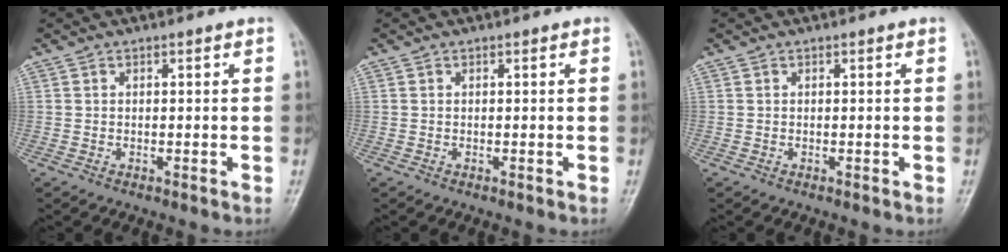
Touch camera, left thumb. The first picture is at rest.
{"total": 0.0}
{"total": 0.0}